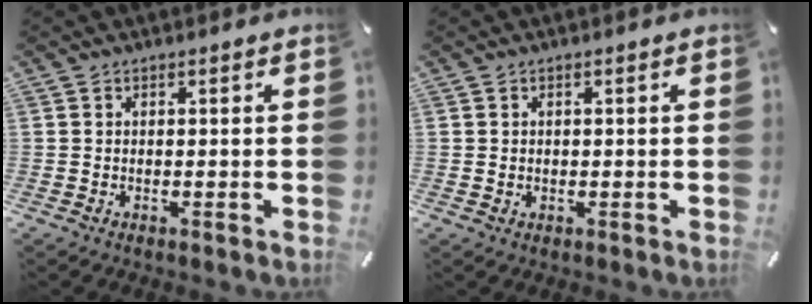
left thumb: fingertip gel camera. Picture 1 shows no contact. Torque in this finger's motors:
{"motor_torque": [-0.10, -0.24, 0.19, -0.09, -0.01]}